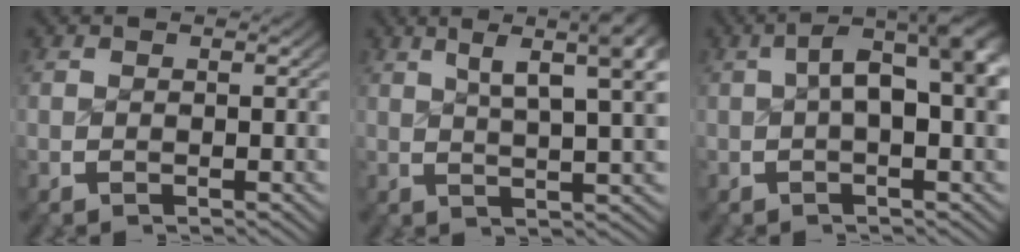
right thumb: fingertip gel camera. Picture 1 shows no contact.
{"total": 9.1, "force": [3.5, 3.8, 7.6], "torque": [-0.089, 0.014, 0.052]}
{"total": 7.1, "force": [0.6, 3.2, 6.3], "torque": [-0.090, -0.002, 0.010]}